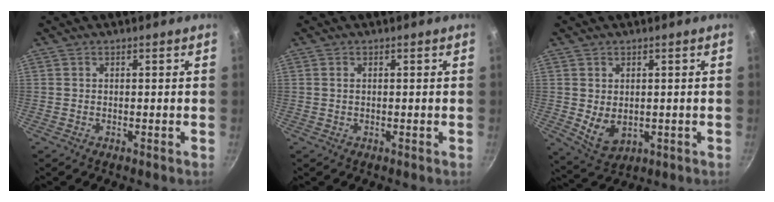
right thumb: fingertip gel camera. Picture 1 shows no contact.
{"total": 0.6, "force": [0.2, 0.3, 0.5], "torque": [-0.011, 0.000, 0.002]}
{"total": 5.7, "force": [0.2, 4.0, 4.0], "torque": [-0.060, -0.019, 0.018]}